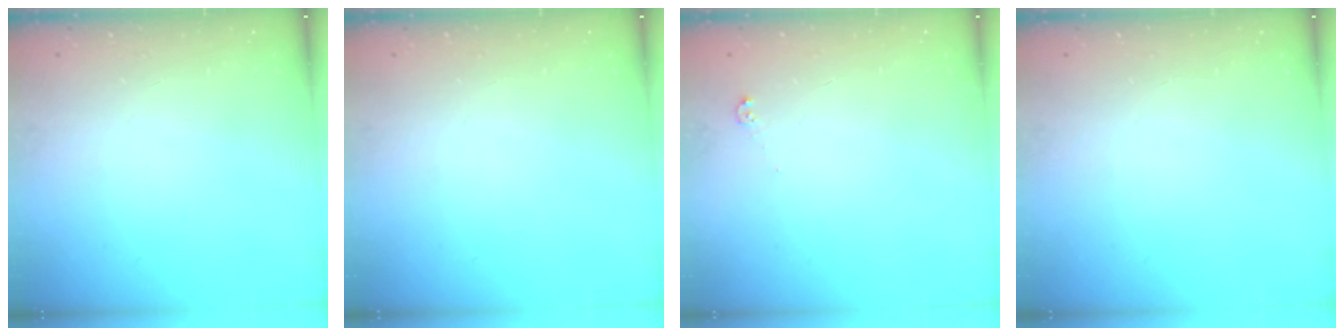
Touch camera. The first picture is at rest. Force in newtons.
{"total": 0.0}
{"total": 3.0, "press": 3.0, "slide": 0.4}
{"total": 0.0}